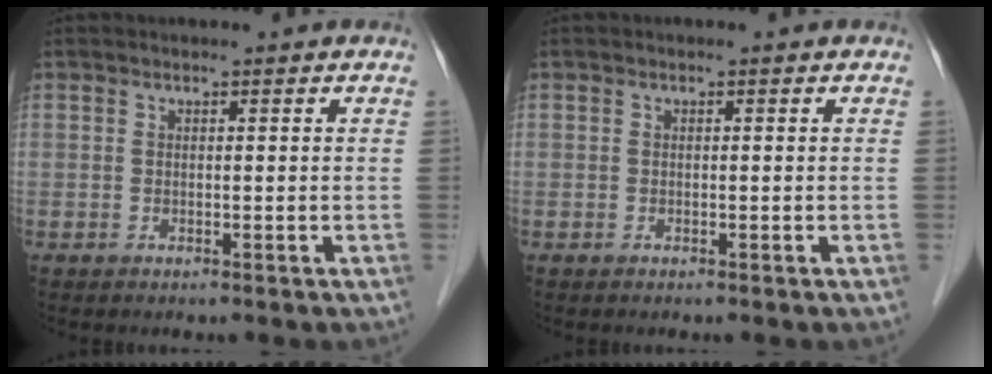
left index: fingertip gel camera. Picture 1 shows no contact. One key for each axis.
{"total": 0.0}